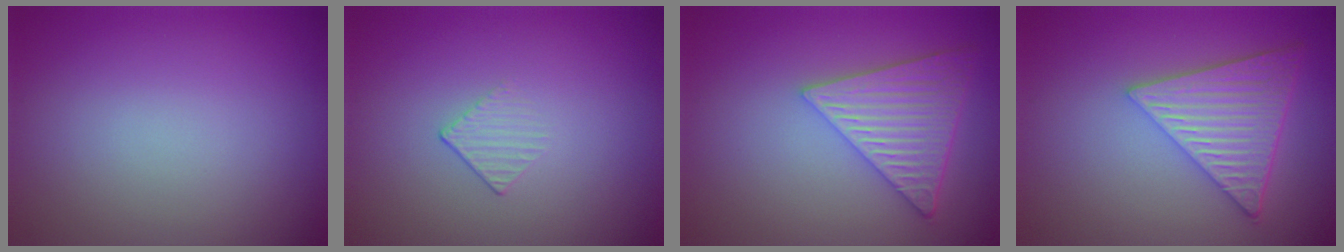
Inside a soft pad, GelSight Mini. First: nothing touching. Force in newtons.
{"total": 1.2, "press": 0.4, "slide": 1.2}
{"total": 6.1, "press": 4.5, "slide": 4.0}
{"total": 6.9, "press": 4.9, "slide": 4.8}